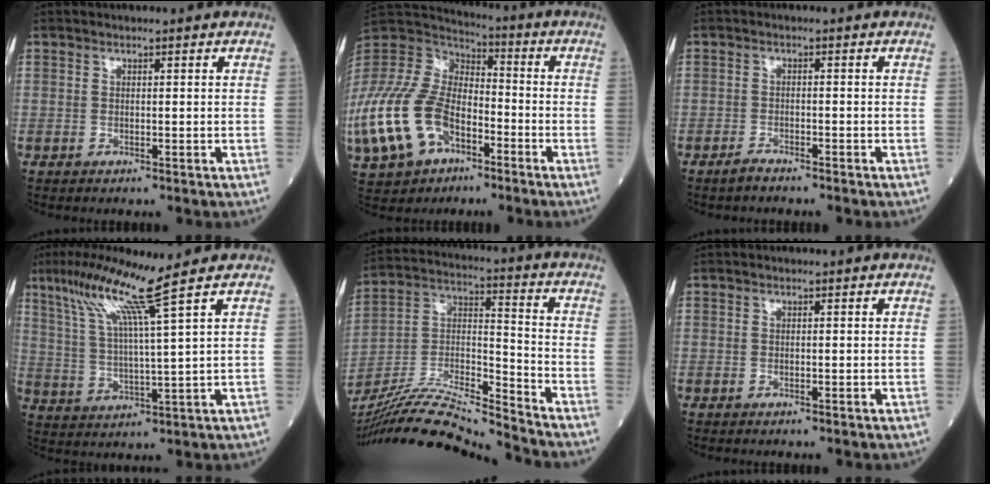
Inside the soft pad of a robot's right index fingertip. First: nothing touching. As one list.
[{"total": 20.7, "force": [-8.6, 12.5, 14.1], "torque": [-0.351, -0.001, -0.157]}, {"total": 1.8, "force": [-1.7, 0.2, 0.7], "torque": [-0.020, -0.003, -0.032]}, {"total": 10.2, "force": [6.4, -2.5, 7.5], "torque": [-0.142, 0.006, 0.120]}, {"total": 18.2, "force": [-17.2, -1.3, 5.8], "torque": [-0.111, 0.013, -0.311]}, {"total": 0.0}]